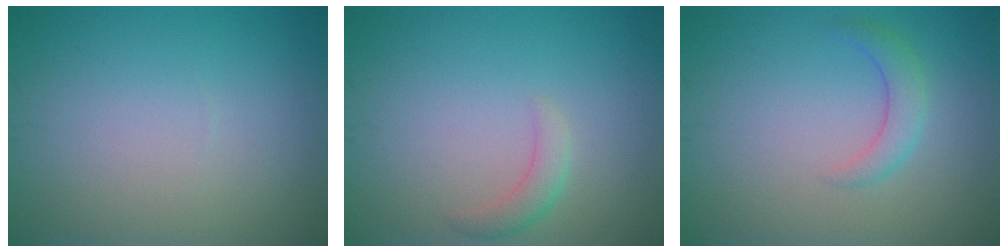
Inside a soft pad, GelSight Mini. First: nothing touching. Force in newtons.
{"total": 1.7, "press": 1.7, "slide": 0.1}
{"total": 2.0, "press": 2.0, "slide": 0.1}